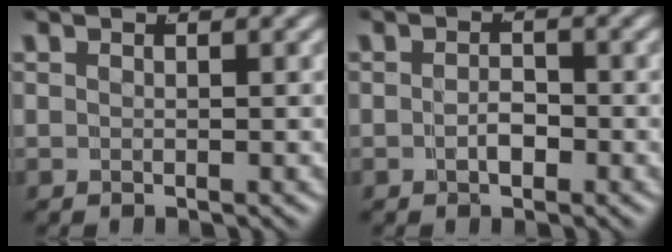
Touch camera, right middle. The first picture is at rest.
{"total": 1.6, "force": [-0.8, 0.9, 1.1], "torque": [-0.023, -0.007, -0.010]}